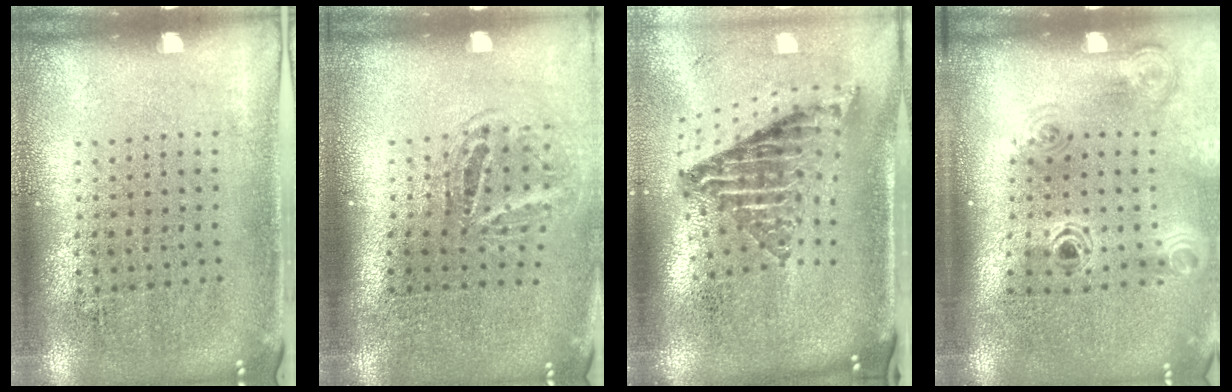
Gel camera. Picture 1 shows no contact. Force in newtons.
{"total": 1.7, "press": 1.1, "slide": 1.3}
{"total": 2.6, "press": 1.6, "slide": 2.0}
{"total": 1.3, "press": 1.2, "slide": 0.5}